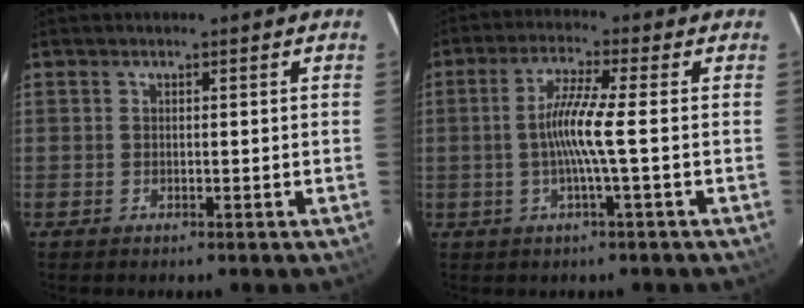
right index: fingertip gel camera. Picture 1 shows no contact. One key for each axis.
{"total": 6.5, "fx": -0.8, "fy": -0.8, "fz": 6.4, "tx": -0.136, "ty": 0.001, "tz": -0.017}